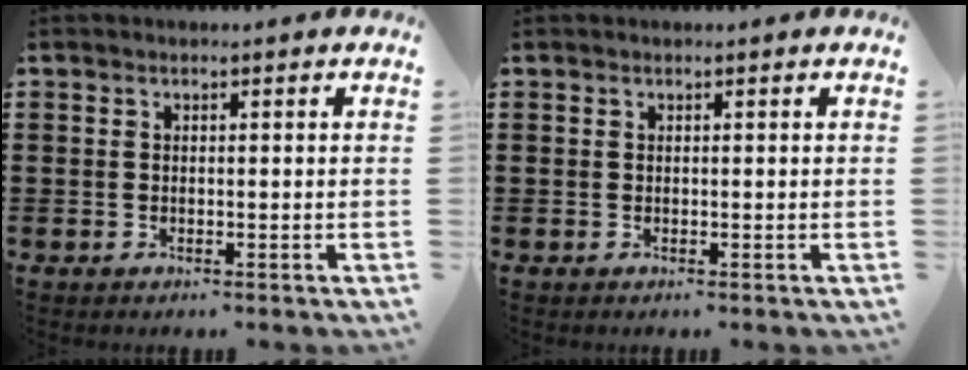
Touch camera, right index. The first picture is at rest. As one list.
[{"total": 0.0}]